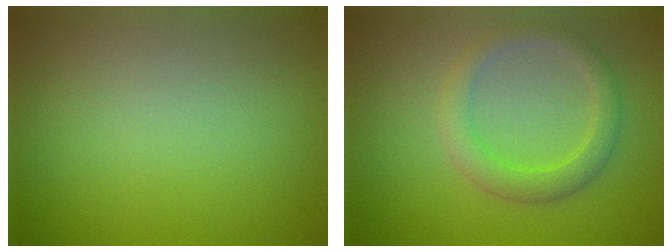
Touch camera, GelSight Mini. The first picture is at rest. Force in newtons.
{"total": 2.9, "press": 2.9, "slide": 0.2}